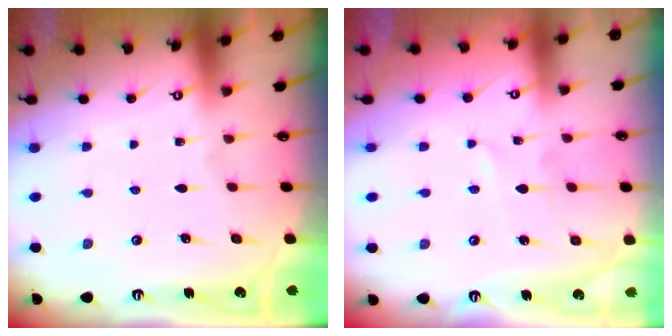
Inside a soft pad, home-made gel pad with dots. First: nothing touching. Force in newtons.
{"total": 2.2, "press": 2.2, "slide": 0.3}